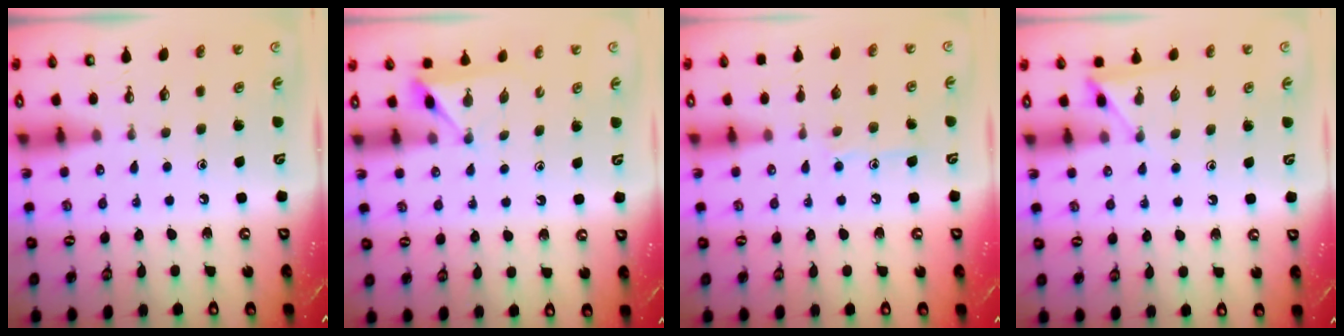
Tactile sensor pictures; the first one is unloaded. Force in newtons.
{"total": 4.1, "press": 4.0, "slide": 0.5}
{"total": 7.6, "press": 7.6, "slide": 0.5}
{"total": 5.2, "press": 5.1, "slide": 0.5}